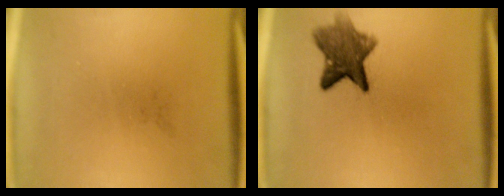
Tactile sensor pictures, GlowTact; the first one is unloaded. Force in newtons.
{"total": 7.5}